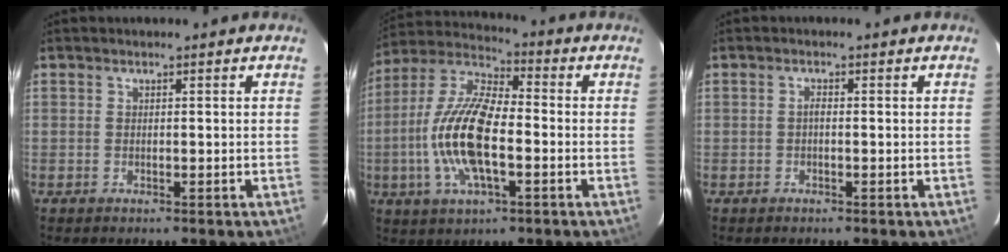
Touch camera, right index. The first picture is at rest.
{"total": 16.2, "force": [-3.1, 6.2, 14.7], "torque": [-0.302, 0.002, -0.066]}
{"total": 0.8, "force": [-0.3, 0.3, 0.6], "torque": [-0.012, 0.006, -0.006]}